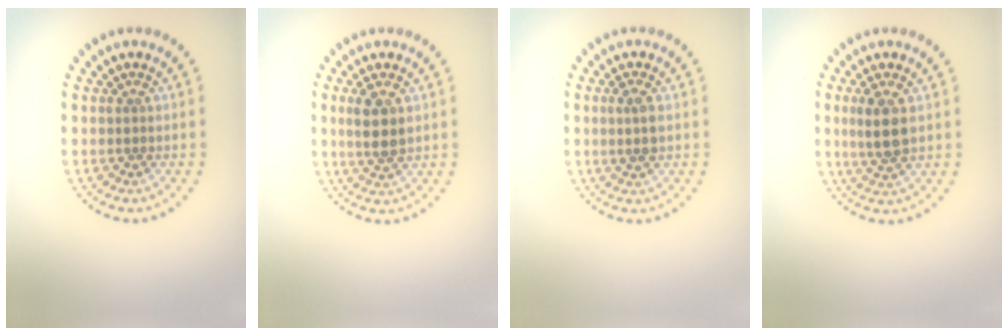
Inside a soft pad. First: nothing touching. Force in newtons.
{"total": 2.9, "press": 2.7, "slide": 0.9}
{"total": 1.9, "press": 1.8, "slide": 0.6}
{"total": 3.4, "press": 3.2, "slide": 1.0}